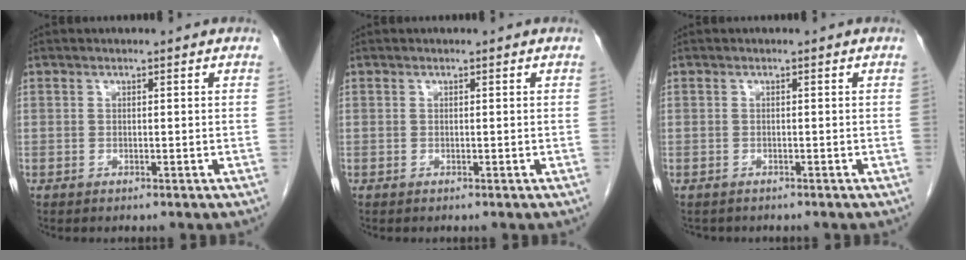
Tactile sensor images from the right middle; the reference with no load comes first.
{"total": 0.0}
{"total": 1.7, "force": [-1.5, 0.8, 0.3], "torque": [-0.014, -0.002, -0.018]}